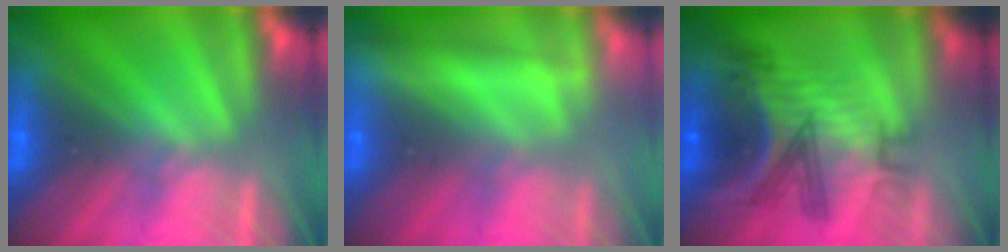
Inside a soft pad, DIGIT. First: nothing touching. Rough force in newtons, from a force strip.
{"total": 2.3}
{"total": 6.9}